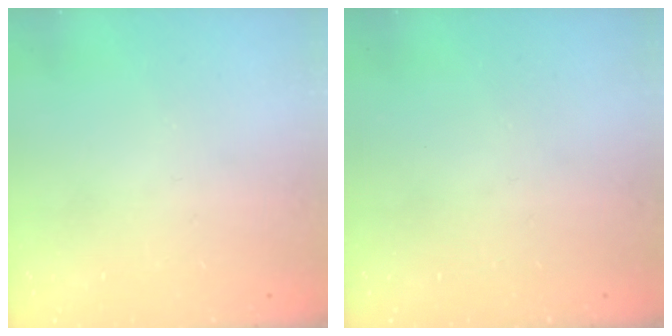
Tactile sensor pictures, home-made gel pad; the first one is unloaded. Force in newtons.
{"total": 0.0}